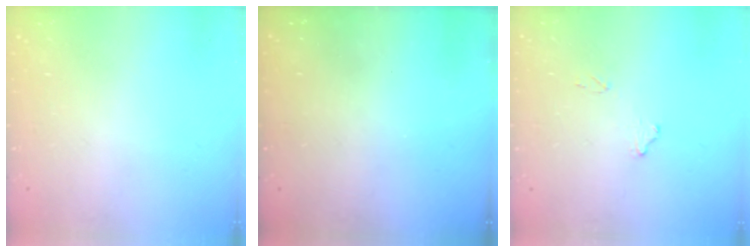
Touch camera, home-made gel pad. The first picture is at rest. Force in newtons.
{"total": 3.0, "press": 3.0, "slide": 0.1}
{"total": 7.9, "press": 7.8, "slide": 0.7}